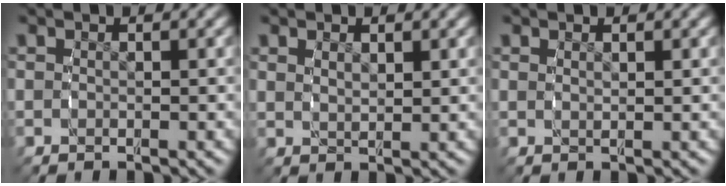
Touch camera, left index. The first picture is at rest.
{"total": 1.2, "force": [1.2, -0.2, 0.3], "torque": [-0.009, -0.007, 0.030]}
{"total": 0.8, "force": [0.7, -0.4, 0.1], "torque": [-0.003, -0.003, 0.016]}